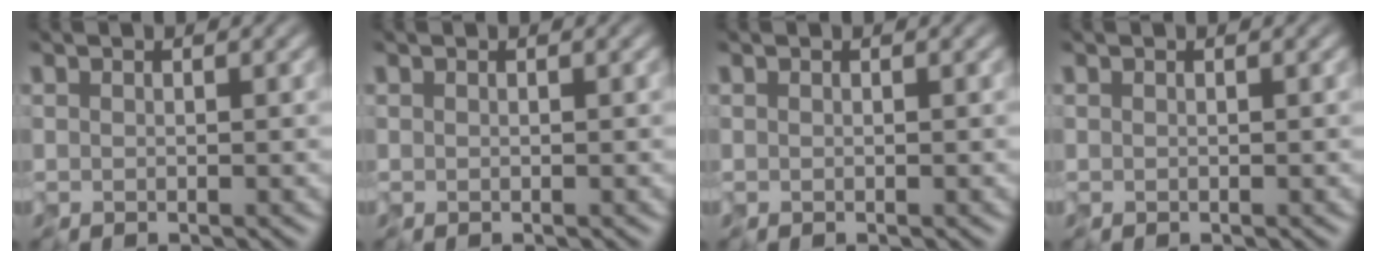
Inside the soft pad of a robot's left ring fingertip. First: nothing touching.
{"total": 0.0}
{"total": 0.0}
{"total": 0.0}